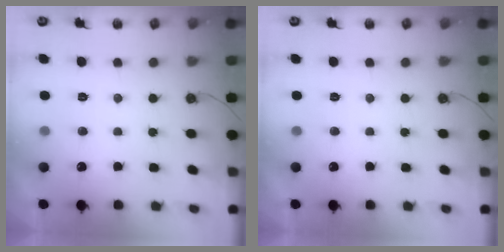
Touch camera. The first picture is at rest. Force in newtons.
{"total": 0.0}